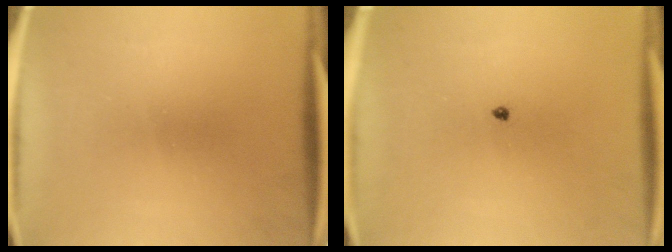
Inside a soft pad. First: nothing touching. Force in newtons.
{"total": 0.6}